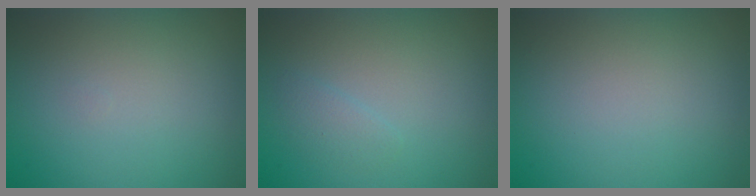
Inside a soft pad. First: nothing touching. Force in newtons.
{"total": 1.1, "press": 1.1, "slide": 0.1}
{"total": 0.0}